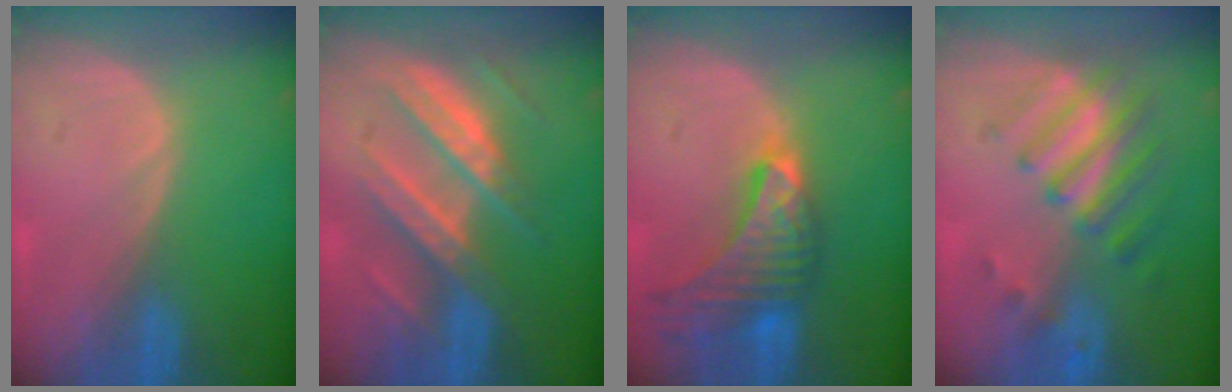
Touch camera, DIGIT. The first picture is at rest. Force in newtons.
{"total": 8.6, "press": 8.6, "slide": 0.5}
{"total": 9.6, "press": 8.5, "slide": 4.4}
{"total": 7.7, "press": 6.9, "slide": 3.4}